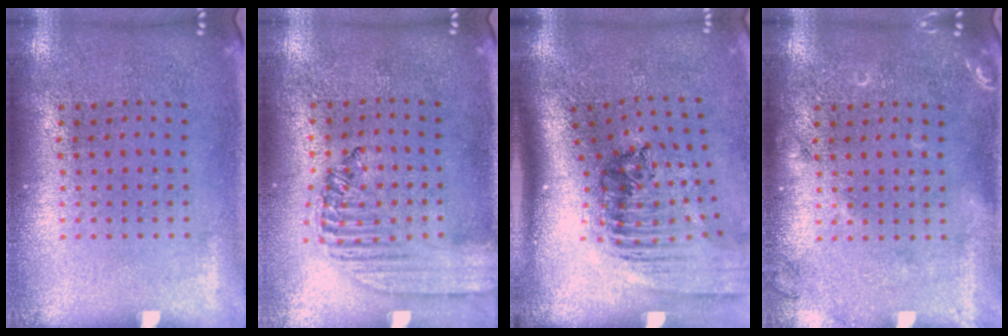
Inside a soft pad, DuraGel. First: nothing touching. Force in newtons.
{"total": 1.4, "press": 1.4, "slide": 0.5}
{"total": 2.4, "press": 1.7, "slide": 1.8}
{"total": 1.5, "press": 1.5, "slide": 0.3}